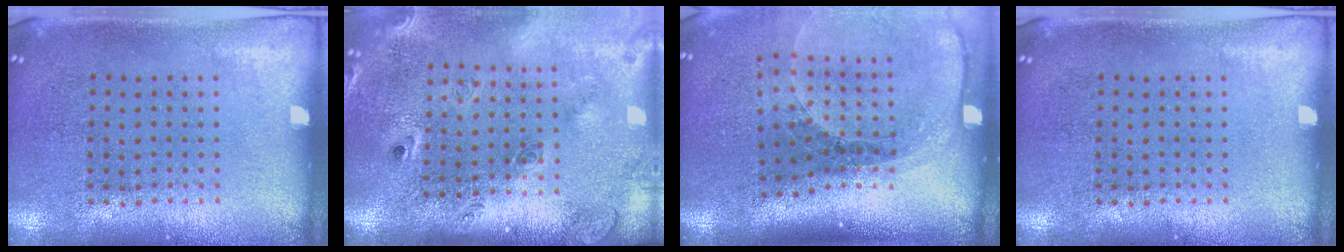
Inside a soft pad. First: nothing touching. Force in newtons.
{"total": 2.7, "press": 1.8, "slide": 1.9}
{"total": 1.9, "press": 1.6, "slide": 1.0}
{"total": 0.0}